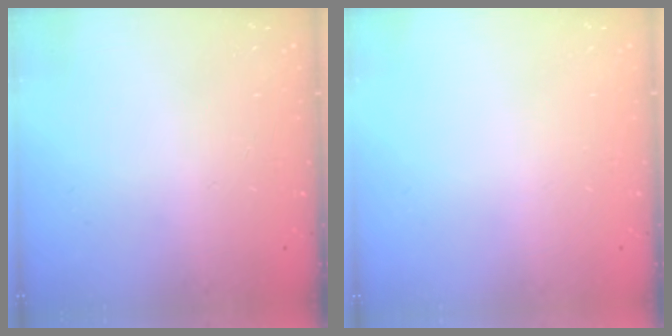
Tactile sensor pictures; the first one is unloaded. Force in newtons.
{"total": 0.0}